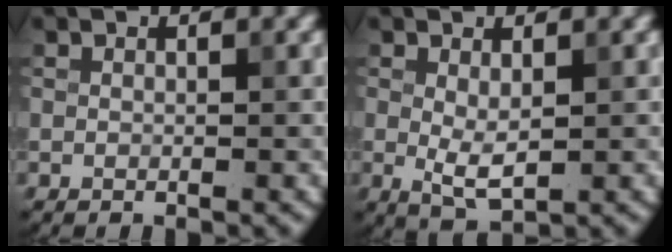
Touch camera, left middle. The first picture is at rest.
{"total": 2.6, "force": [0.2, 1.1, 2.4], "torque": [-0.045, -0.004, 0.007]}